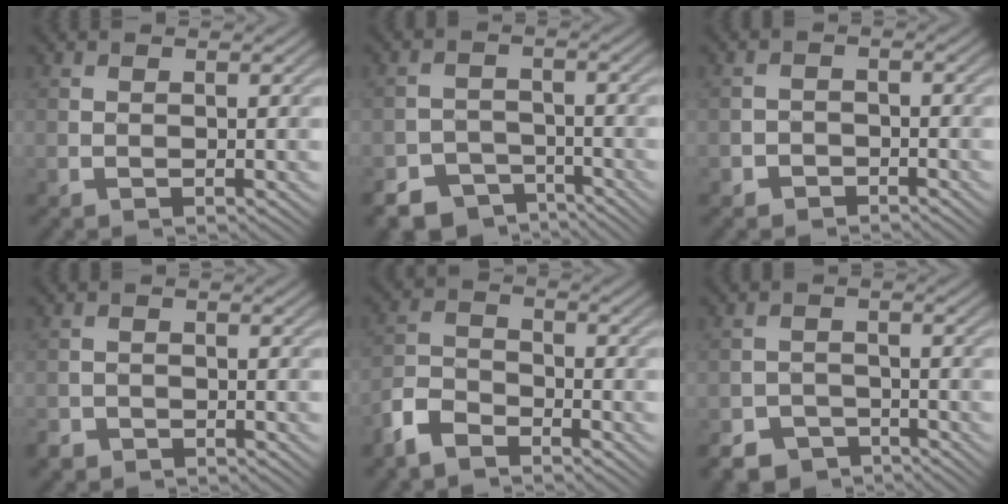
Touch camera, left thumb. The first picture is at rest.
{"total": 7.2, "force": [-5.7, 4.1, 1.7], "torque": [-0.025, -0.012, -0.091]}
{"total": 2.0, "force": [-1.4, 1.3, 0.3], "torque": [0.003, 0.004, -0.031]}
{"total": 2.1, "force": [-1.8, 1.1, 0.3], "torque": [-0.006, -0.003, -0.041]}
{"total": 5.6, "force": [-4.2, 2.5, 2.6], "torque": [-0.058, -0.003, -0.099]}
{"total": 5.2, "force": [-4.2, 2.8, 1.2], "torque": [-0.021, -0.006, -0.077]}